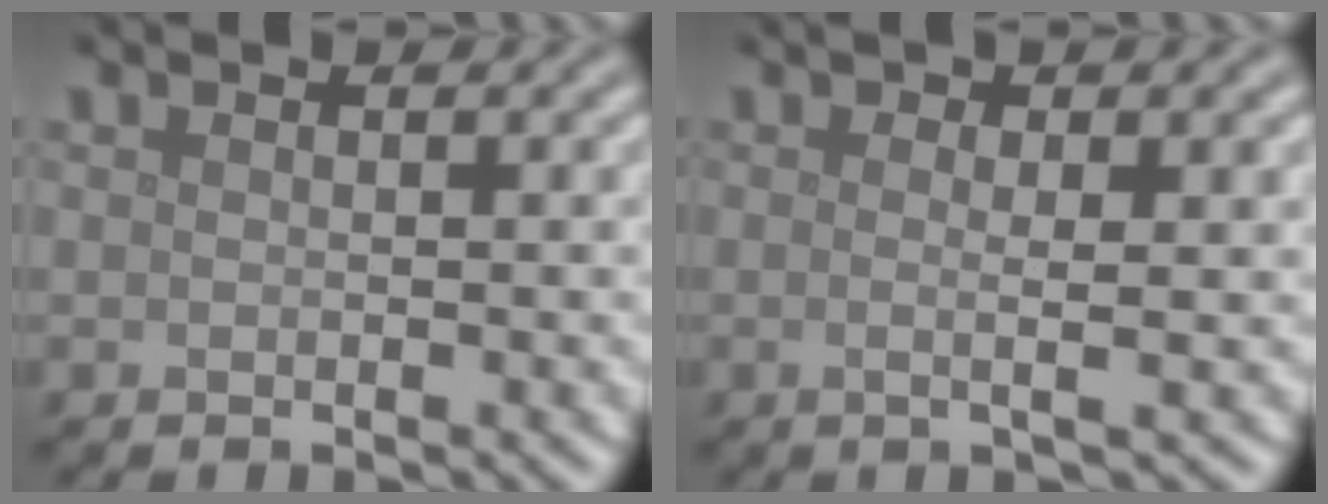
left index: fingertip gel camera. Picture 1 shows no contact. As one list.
[{"total": 3.7, "force": [0.5, 1.1, 3.5], "torque": [-0.037, 0.001, -0.010]}]